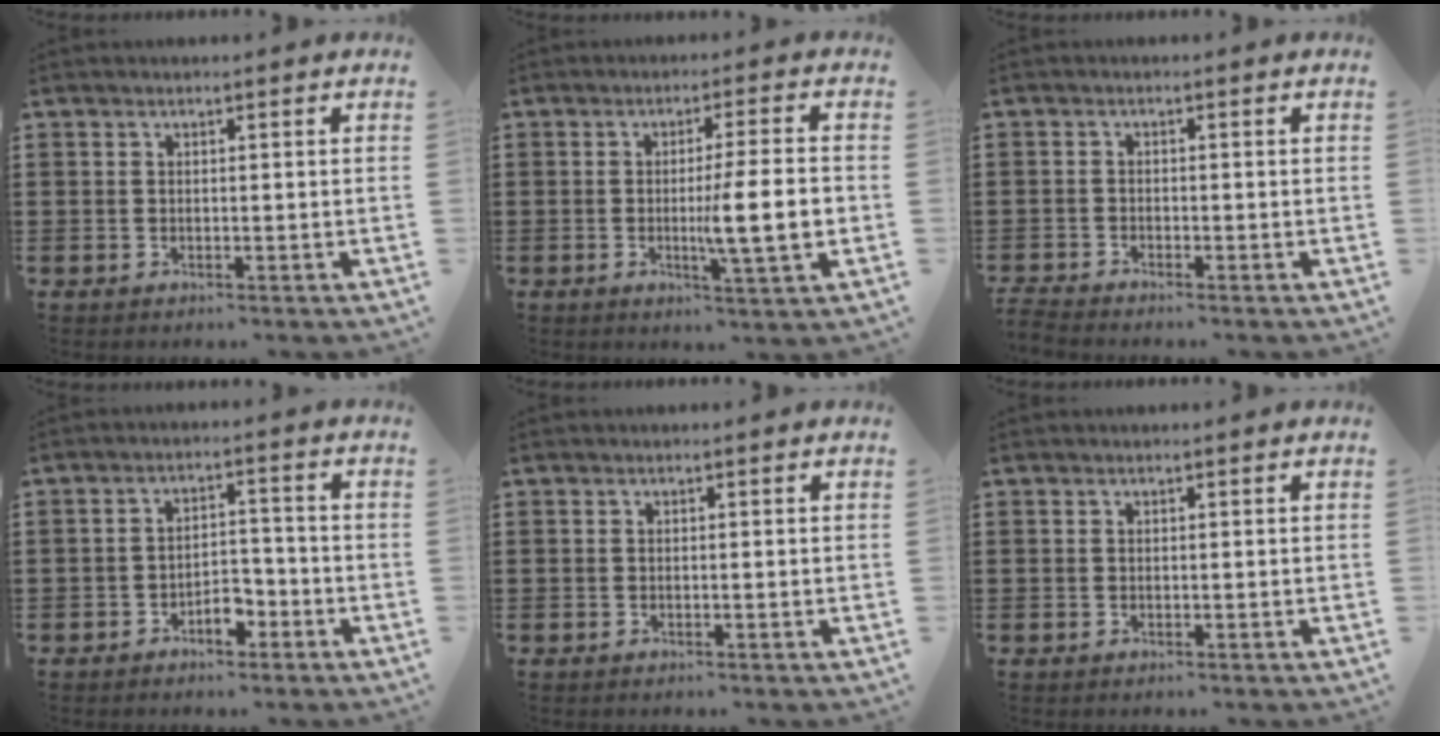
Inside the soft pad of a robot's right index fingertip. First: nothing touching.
{"total": 9.0, "force": [-1.2, 0.7, 8.9], "torque": [-0.132, -0.012, -0.024]}
{"total": 1.8, "force": [-1.8, -0.1, 0.0], "torque": [-0.003, 0.000, -0.038]}
{"total": 4.0, "force": [-2.6, 2.0, 2.3], "torque": [-0.039, 0.009, -0.051]}
{"total": 0.0}
{"total": 0.0}